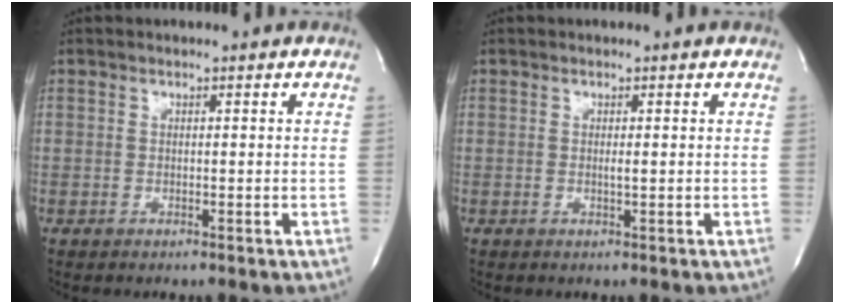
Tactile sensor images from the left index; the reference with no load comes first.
{"total": 0.6, "force": [0.0, 0.0, 0.6], "torque": [-0.016, -0.003, 0.000]}